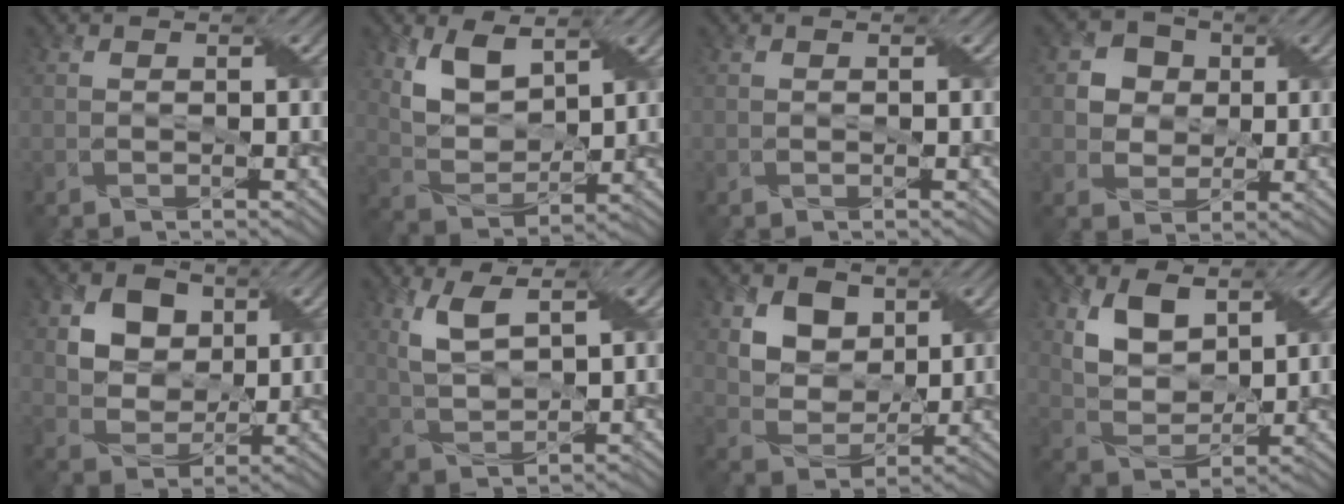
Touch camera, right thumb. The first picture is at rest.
{"total": 6.7, "force": [3.7, 3.6, 4.2], "torque": [-0.098, -0.010, 0.069]}
{"total": 0.0}
{"total": 4.7, "force": [1.0, 4.3, 1.8], "torque": [-0.046, 0.008, 0.003]}
{"total": 8.5, "force": [3.6, 6.5, 4.1], "torque": [-0.132, -0.003, 0.076]}
{"total": 4.9, "force": [2.5, 1.7, 3.8], "torque": [-0.099, 0.001, 0.053]}
{"total": 7.4, "force": [3.4, 5.4, 3.8], "torque": [-0.103, -0.017, 0.062]}
{"total": 7.1, "force": [3.3, 4.3, 4.5], "torque": [-0.105, -0.008, 0.060]}